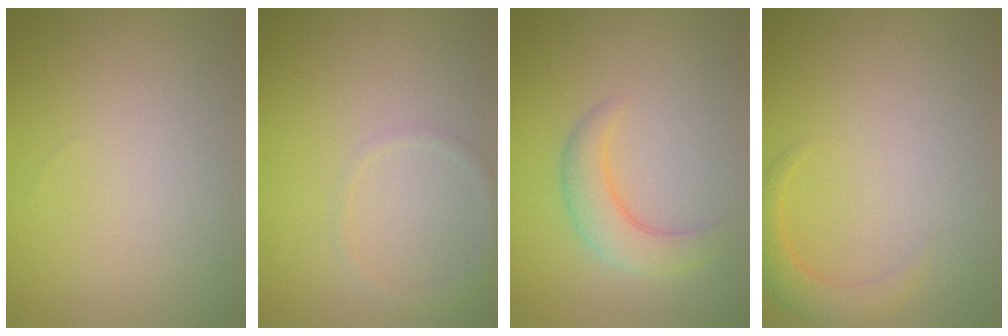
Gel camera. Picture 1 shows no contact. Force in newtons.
{"total": 1.4, "press": 1.4, "slide": 0.1}
{"total": 3.3, "press": 3.3, "slide": 0.3}
{"total": 2.4, "press": 2.4, "slide": 0.2}